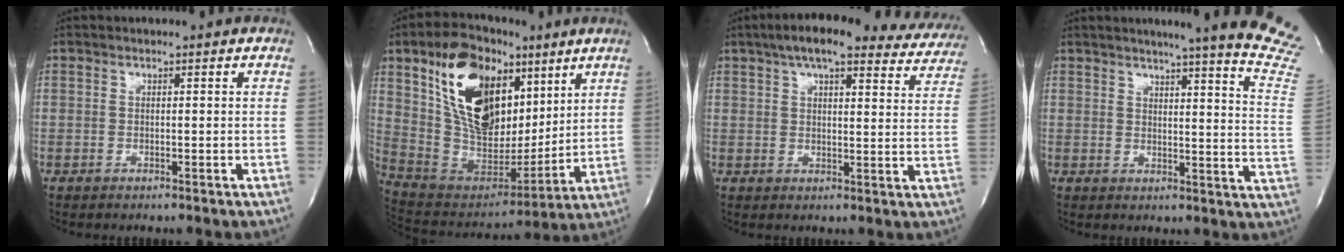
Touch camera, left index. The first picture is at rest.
{"total": 21.0, "force": [9.1, 11.3, 15.1], "torque": [-0.293, 0.024, 0.169]}
{"total": 21.4, "force": [18.1, 5.2, 10.2], "torque": [-0.141, 0.025, 0.214]}
{"total": 22.0, "force": [19.0, -0.8, 11.0], "torque": [-0.138, -0.101, 0.209]}